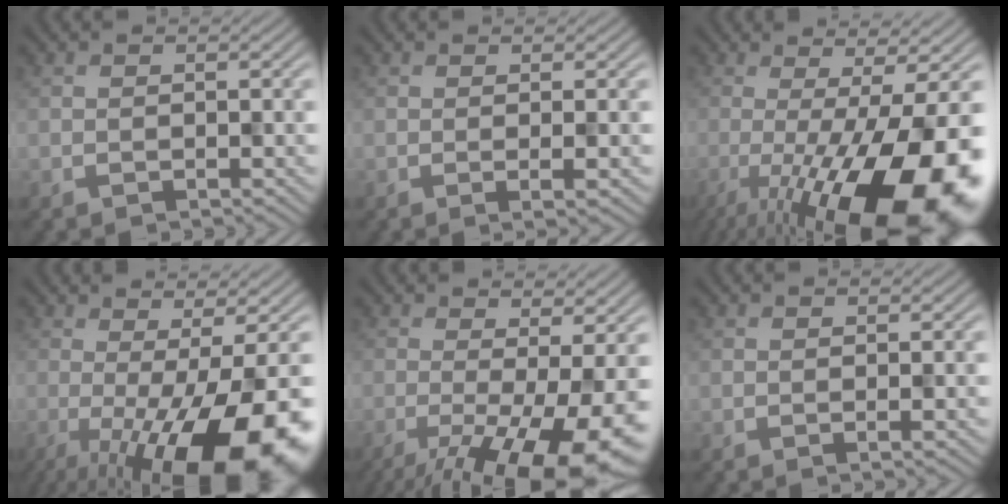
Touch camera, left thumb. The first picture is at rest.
{"total": 2.6, "force": [-0.5, 0.4, 2.5], "torque": [-0.035, 0.006, -0.008]}
{"total": 17.5, "force": [-6.1, 5.0, 15.6], "torque": [-0.215, -0.027, -0.092]}
{"total": 15.2, "force": [-4.8, 4.6, 13.7], "torque": [-0.179, -0.014, -0.066]}
{"total": 12.9, "force": [-5.5, 3.7, 11.0], "torque": [-0.162, -0.019, -0.069]}
{"total": 1.3, "force": [-0.2, 0.1, 1.3], "torque": [-0.019, 0.006, -0.006]}